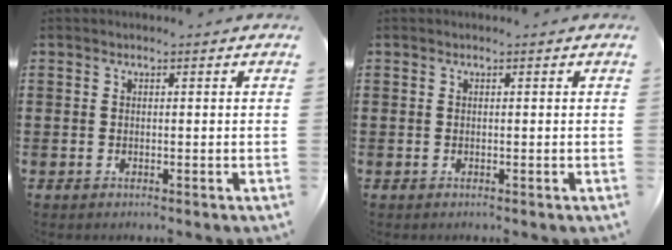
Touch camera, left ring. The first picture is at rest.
{"total": 0.0}